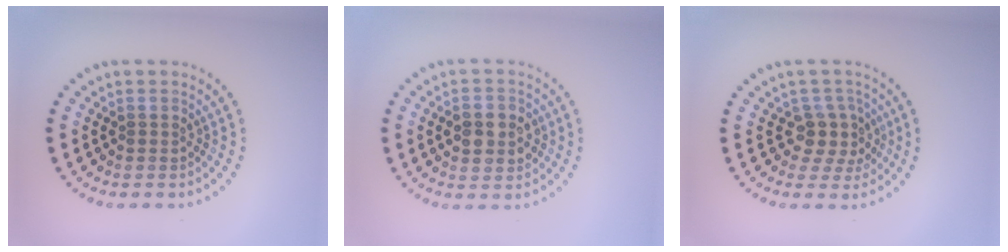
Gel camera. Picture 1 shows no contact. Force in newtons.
{"total": 3.3, "press": 3.2, "slide": 0.4}
{"total": 2.8, "press": 2.3, "slide": 1.6}